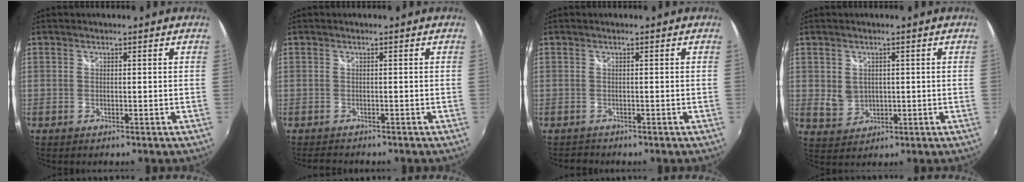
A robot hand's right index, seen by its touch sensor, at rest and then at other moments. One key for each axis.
{"total": 2.1, "fx": -1.9, "fy": 1.0, "fz": 0.3, "tx": -0.013, "ty": -0.005, "tz": -0.035}
{"total": 1.3, "fx": -1.0, "fy": 0.7, "fz": -0.2, "tx": 0.000, "ty": 0.001, "tz": -0.018}
{"total": 4.2, "fx": 0.5, "fy": 3.7, "fz": 1.9, "tx": -0.034, "ty": 0.001, "tz": 0.017}